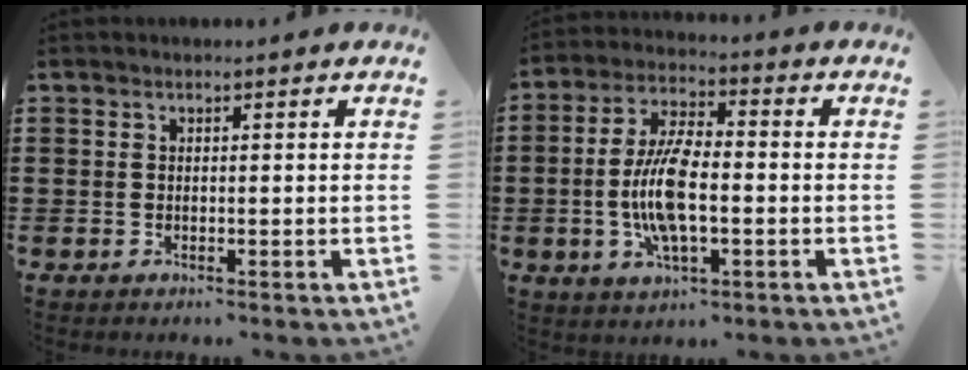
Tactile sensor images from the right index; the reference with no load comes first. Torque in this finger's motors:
{"motor_torque": [2.14, 0.00, 1.05, 0.21]}